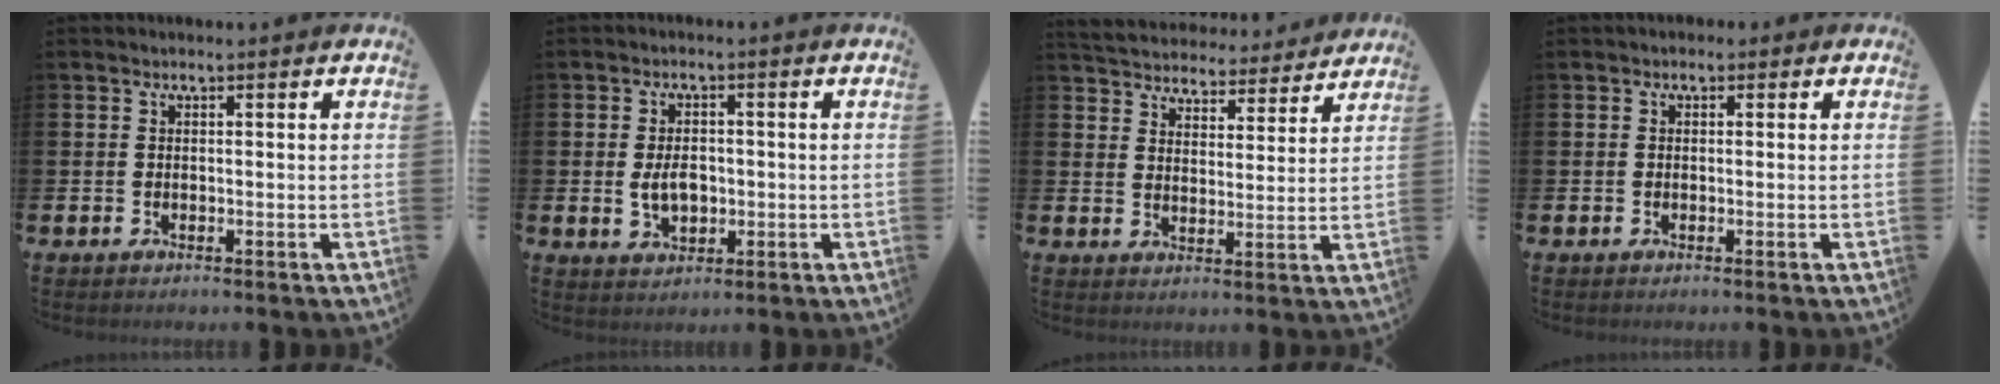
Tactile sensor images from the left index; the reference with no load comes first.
{"total": 3.8, "force": [-0.2, 2.5, 2.9], "torque": [-0.037, 0.000, -0.009]}
{"total": 5.2, "force": [5.0, 1.2, -0.2], "torque": [-0.019, -0.042, 0.086]}
{"total": 0.7, "force": [-0.2, 0.7, 0.2], "torque": [-0.001, 0.006, -0.006]}